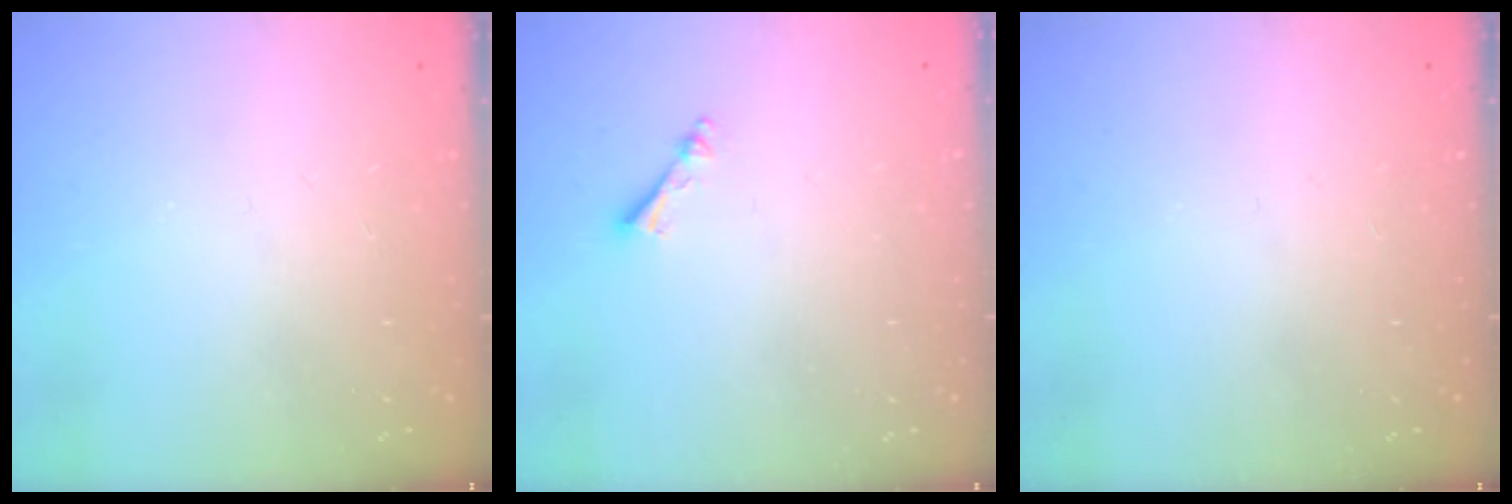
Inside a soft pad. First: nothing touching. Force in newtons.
{"total": 2.4, "press": 2.3, "slide": 0.4}
{"total": 0.0}